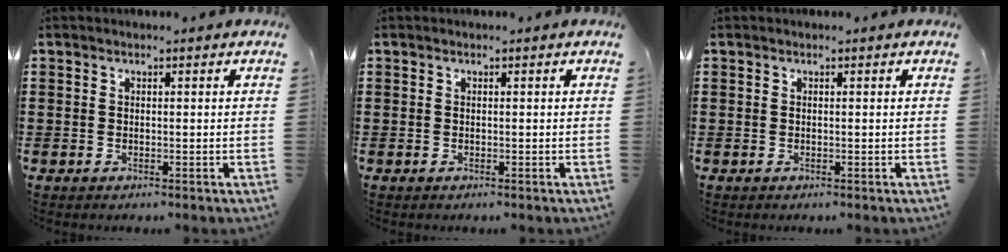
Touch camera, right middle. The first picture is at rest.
{"total": 0.0}
{"total": 0.0}